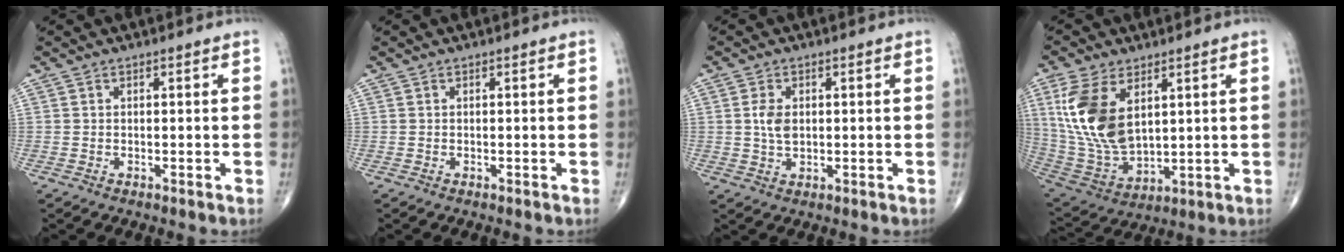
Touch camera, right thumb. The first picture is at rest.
{"total": 0.0}
{"total": 3.9, "force": [0.6, 2.4, 3.0], "torque": [-0.057, -0.004, 0.013]}
{"total": 15.9, "force": [5.1, 8.7, 12.3], "torque": [-0.248, -0.021, 0.116]}